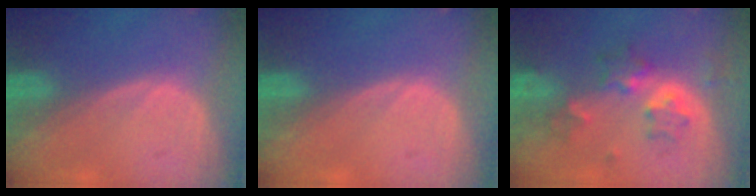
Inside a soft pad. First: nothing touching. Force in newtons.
{"total": 0.0}
{"total": 6.6, "press": 5.7, "slide": 3.2}